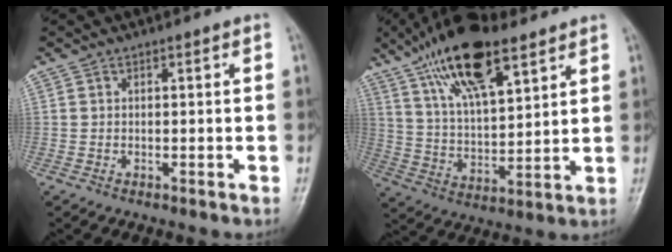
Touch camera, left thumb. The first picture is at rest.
{"total": 18.3, "force": [11.1, 6.8, 12.8], "torque": [-0.205, -0.033, 0.204]}